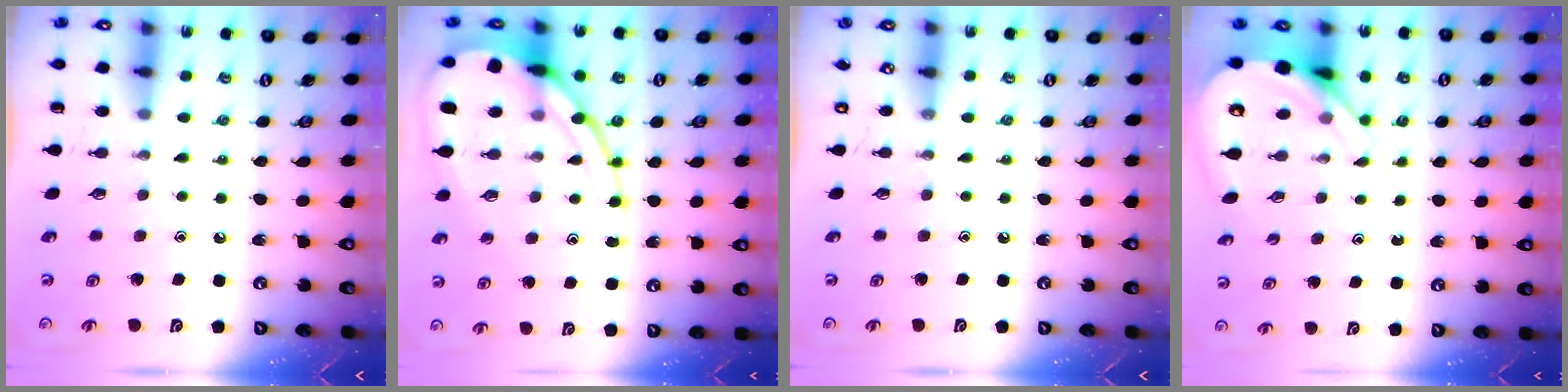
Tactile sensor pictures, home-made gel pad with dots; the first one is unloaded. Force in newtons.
{"total": 15.9, "press": 15.8, "slide": 1.6}
{"total": 0.0}
{"total": 7.3, "press": 7.2, "slide": 0.9}